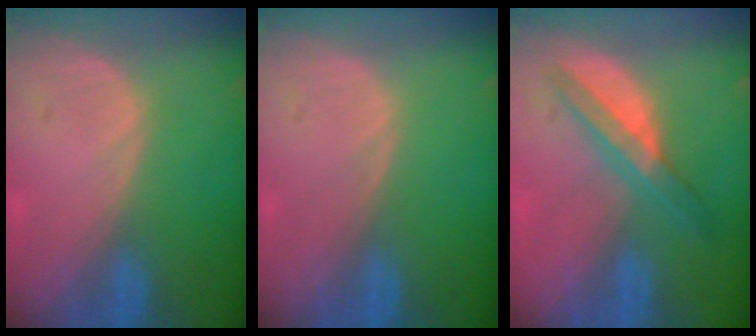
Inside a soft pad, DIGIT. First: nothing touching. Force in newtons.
{"total": 0.0}
{"total": 6.2, "press": 5.5, "slide": 2.8}